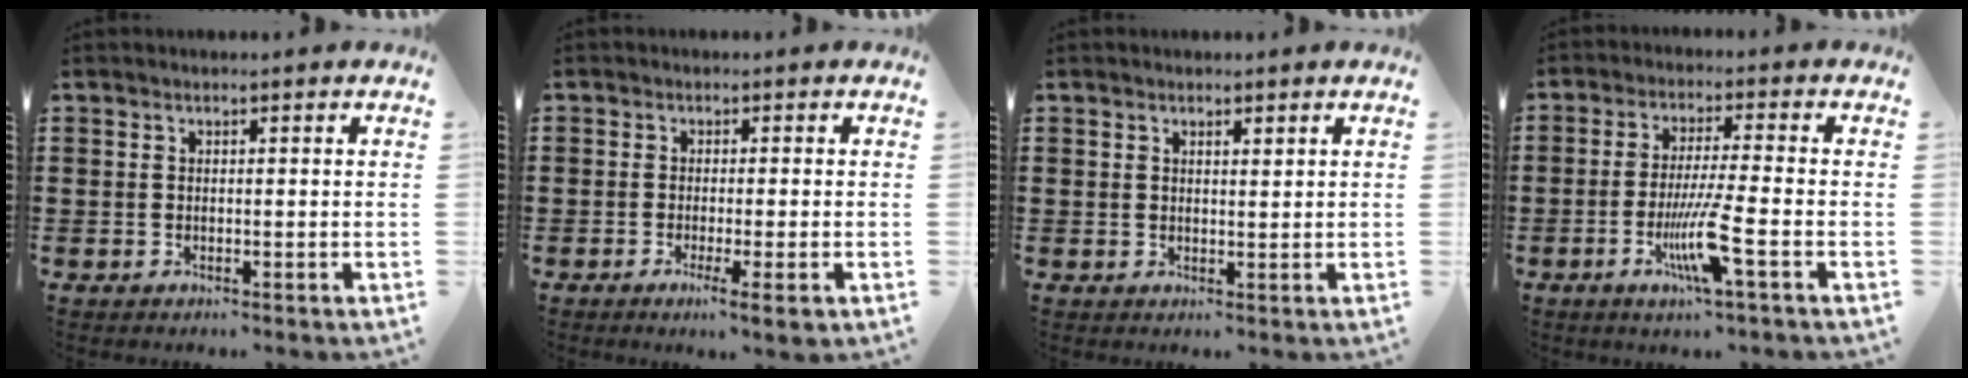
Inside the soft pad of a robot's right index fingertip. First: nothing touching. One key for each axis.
{"total": 3.3, "fx": -1.7, "fy": 0.1, "fz": 2.8, "tx": -0.052, "ty": -0.014, "tz": -0.028}
{"total": 1.1, "fx": 1.0, "fy": 0.4, "fz": 0.4, "tx": -0.008, "ty": 0.002, "tz": 0.018}
{"total": 8.3, "fx": -3.3, "fy": 0.2, "fz": 7.7, "tx": -0.158, "ty": -0.021, "tz": -0.065}